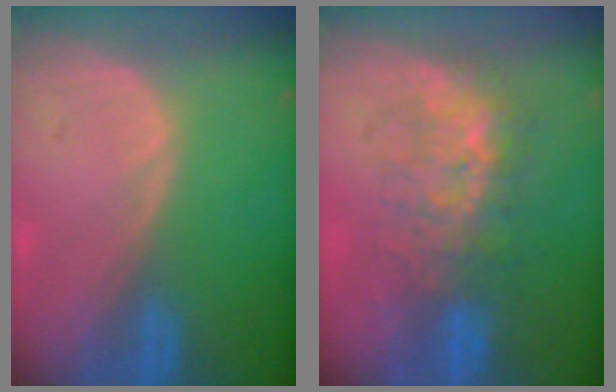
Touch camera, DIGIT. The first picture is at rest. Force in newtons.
{"total": 7.7, "press": 7.3, "slide": 2.3}